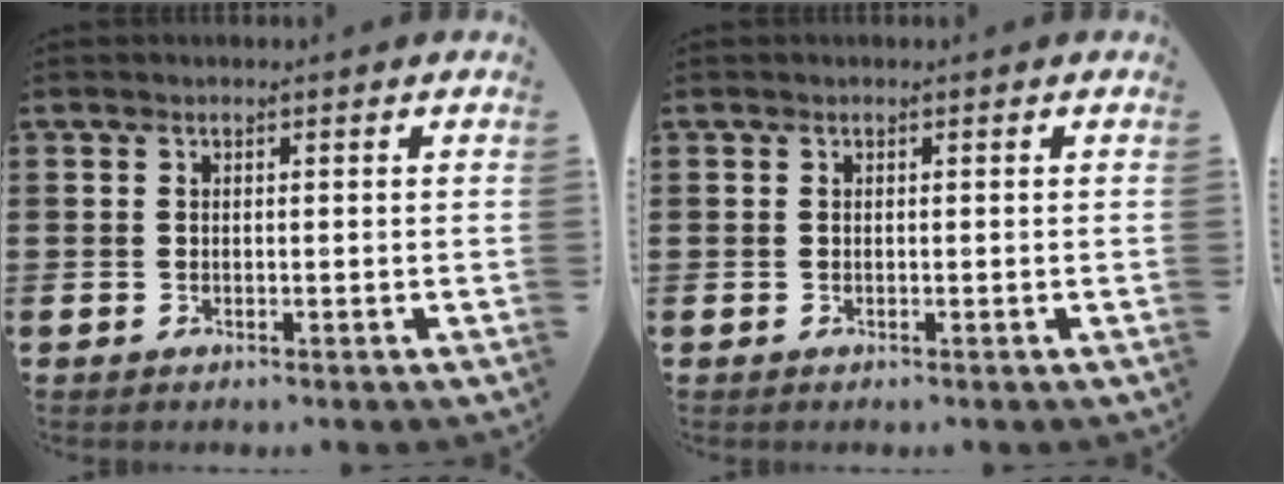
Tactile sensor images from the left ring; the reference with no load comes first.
{"total": 0.0}